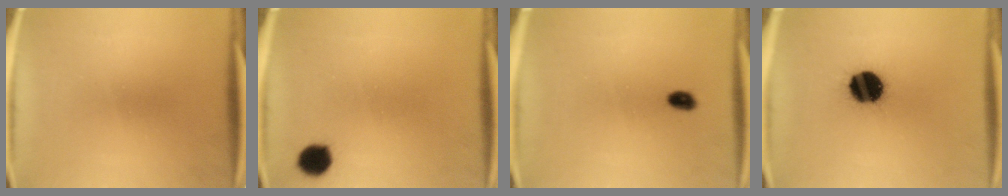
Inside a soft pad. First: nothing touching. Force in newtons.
{"total": 4.1}
{"total": 1.9}
{"total": 13.6}